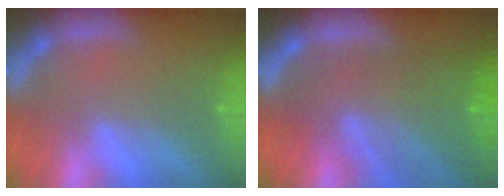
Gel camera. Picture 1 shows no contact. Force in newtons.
{"total": 9.1}